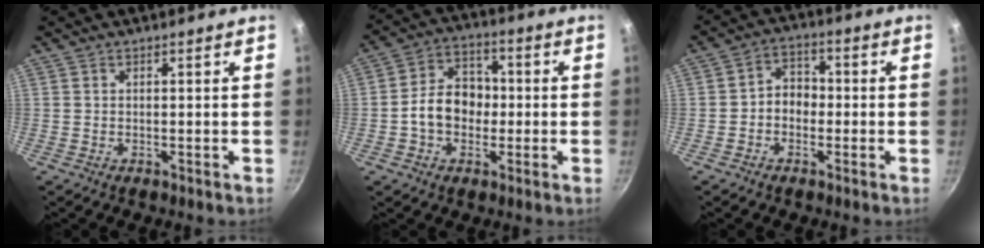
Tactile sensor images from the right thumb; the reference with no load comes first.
{"total": 10.2, "force": [-1.2, 7.9, 6.3], "torque": [-0.067, 0.029, -0.031]}
{"total": 5.4, "force": [-1.0, 4.3, 3.1], "torque": [-0.017, 0.023, -0.027]}